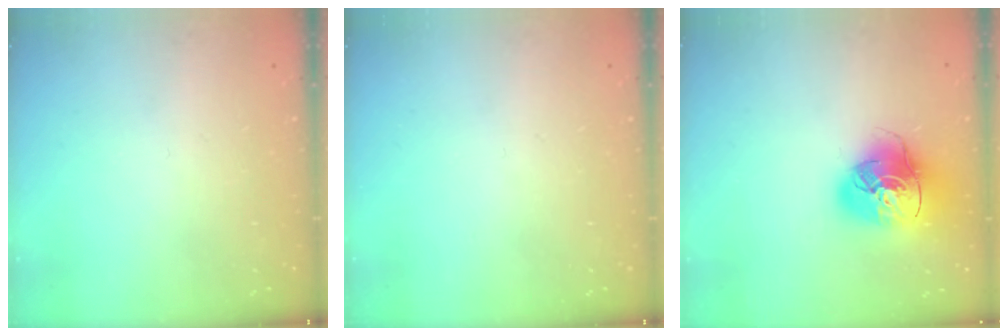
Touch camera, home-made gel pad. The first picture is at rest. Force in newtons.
{"total": 0.0}
{"total": 17.5, "press": 17.3, "slide": 2.6}